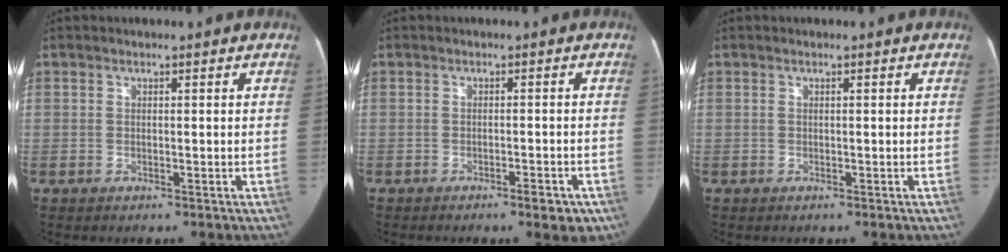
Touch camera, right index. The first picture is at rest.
{"total": 3.1, "force": [-2.0, 0.7, 2.2], "torque": [-0.024, 0.000, -0.024]}
{"total": 0.0}